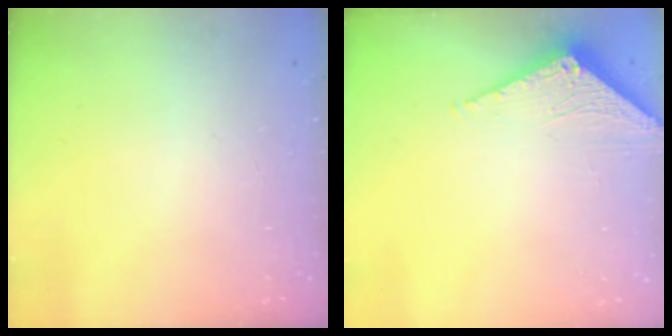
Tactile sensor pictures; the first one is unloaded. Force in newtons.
{"total": 3.3, "press": 3.3, "slide": 0.2}